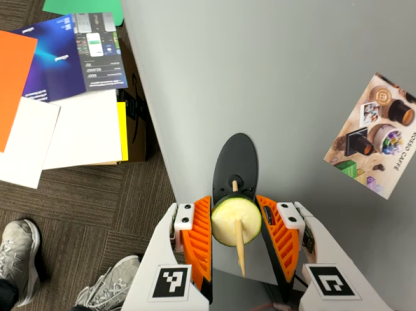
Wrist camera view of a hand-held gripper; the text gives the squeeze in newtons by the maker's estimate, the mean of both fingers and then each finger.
{"total": 9.2, "left": 9.5, "right": 8.8}